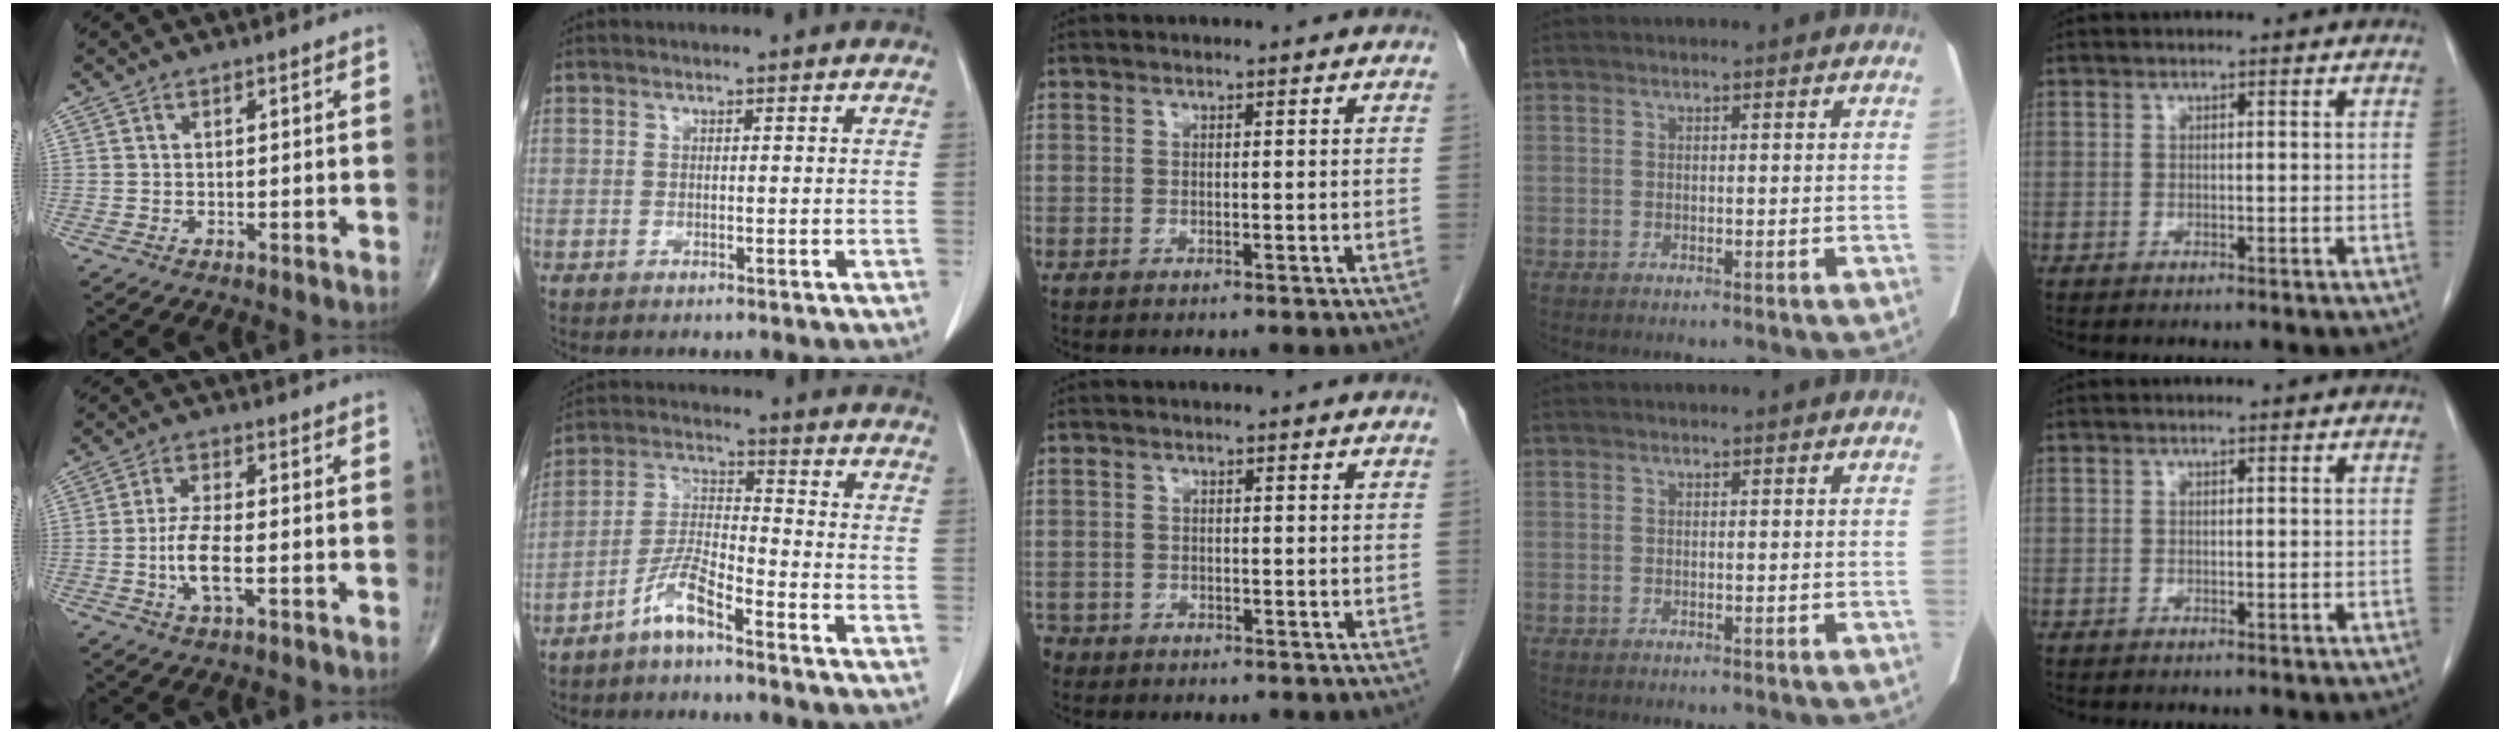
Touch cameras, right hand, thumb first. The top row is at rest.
{"thumb": {"total": 6.7, "force": [-1.8, 2.3, 6.0], "torque": [-0.125, 0.007, -0.034]}, "index": {"total": 6.2, "force": [-4.6, 0.8, 4.1], "torque": [-0.093, -0.004, -0.096]}, "middle": {"total": 3.8, "force": [-3.0, 2.3, 0.4], "torque": [-0.014, 0.001, -0.052]}}